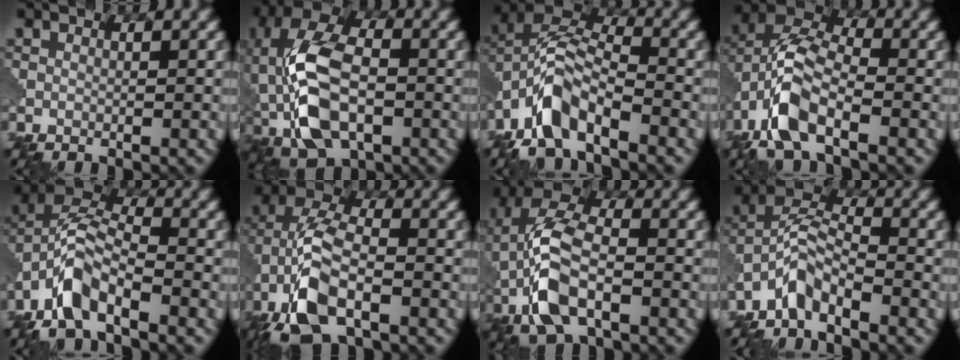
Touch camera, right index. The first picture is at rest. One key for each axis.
{"total": 10.9, "fx": -2.4, "fy": 6.3, "fz": 8.6, "tx": -0.182, "ty": 0.002, "tz": -0.060}
{"total": 7.6, "fx": -4.6, "fy": 3.2, "fz": 5.1, "tx": -0.095, "ty": 0.008, "tz": -0.101}
{"total": 8.2, "fx": -3.6, "fy": 3.7, "fz": 6.3, "tx": -0.132, "ty": 0.011, "tz": -0.083}
{"total": 6.8, "fx": -4.1, "fy": 2.8, "fz": 4.7, "tx": -0.091, "ty": 0.010, "tz": -0.091}
{"total": 8.0, "fx": -3.7, "fy": 3.4, "fz": 6.3, "tx": -0.136, "ty": 0.010, "tz": -0.083}
{"total": 7.9, "fx": -2.4, "fy": 3.8, "fz": 6.6, "tx": -0.148, "ty": 0.011, "tz": -0.057}
{"total": 4.0, "fx": -3.1, "fy": 1.3, "fz": 2.2, "tx": -0.043, "ty": 0.016, "tz": -0.071}